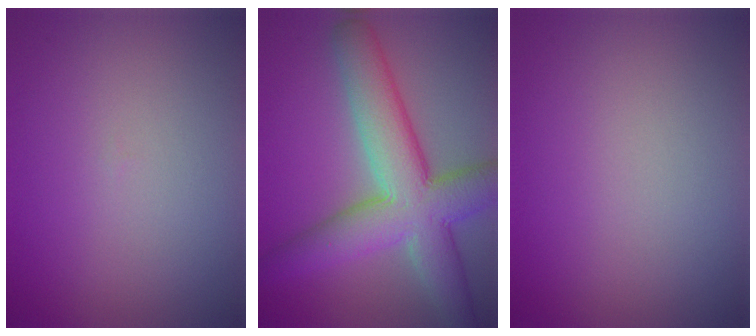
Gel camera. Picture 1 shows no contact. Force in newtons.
{"total": 9.4, "press": 9.4, "slide": 0.5}
{"total": 0.0}